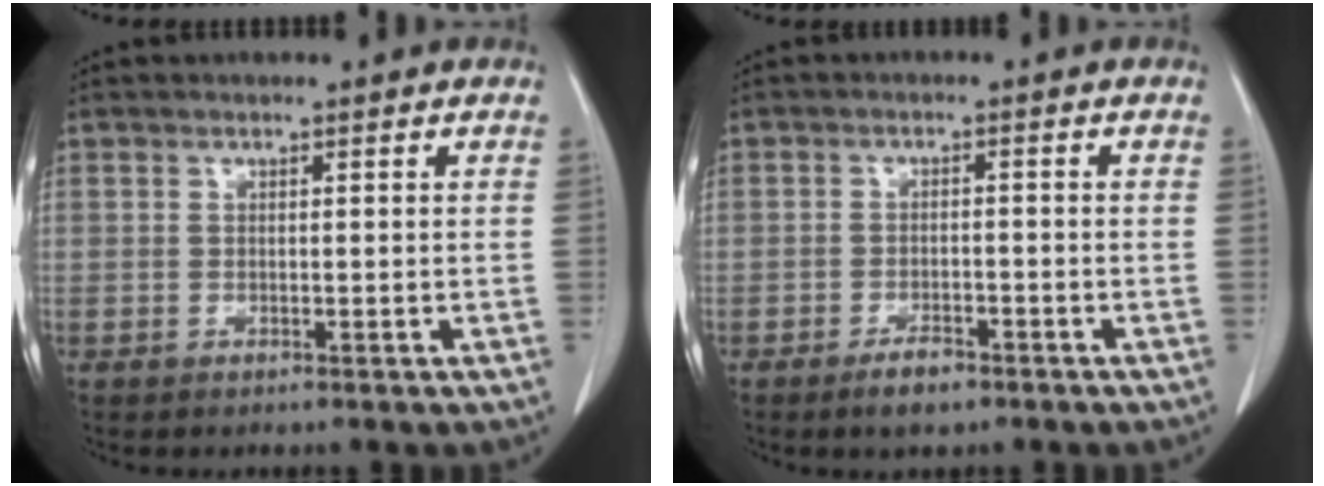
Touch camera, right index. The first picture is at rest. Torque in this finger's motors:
{"motor_torque": [-0.35, -0.46, -0.08, -0.10]}